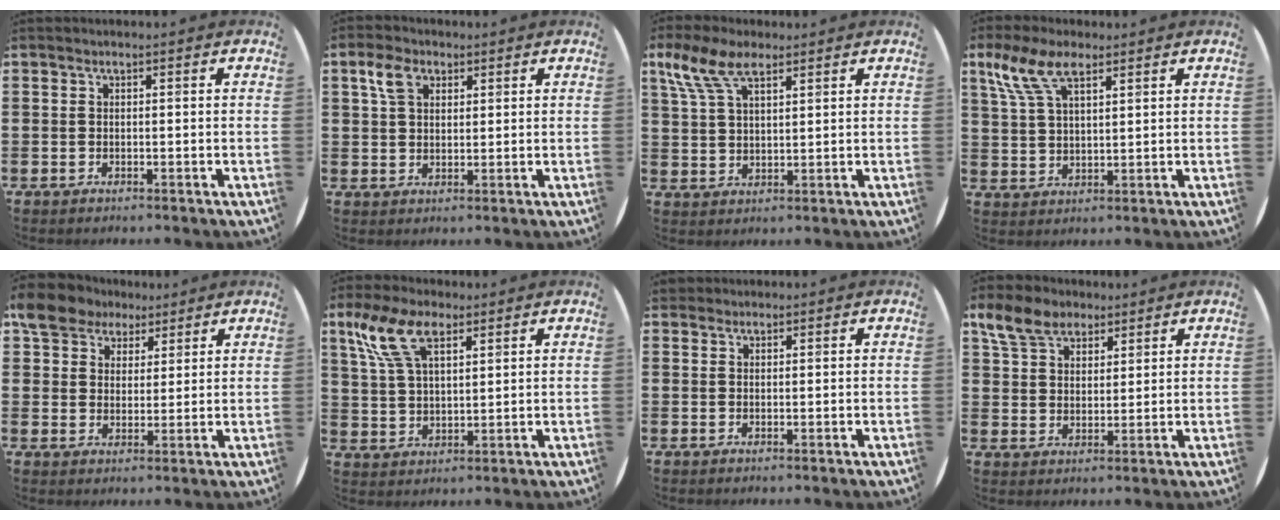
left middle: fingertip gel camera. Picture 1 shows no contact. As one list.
[{"total": 4.0, "force": [2.3, 2.4, 2.2], "torque": [-0.044, 0.005, 0.041]}, {"total": 7.1, "force": [4.8, 2.9, 4.4], "torque": [-0.100, 0.000, 0.088]}, {"total": 7.4, "force": [4.8, 3.0, 4.8], "torque": [-0.108, -0.001, 0.087]}, {"total": 6.6, "force": [5.2, 3.8, 1.2], "torque": [-0.044, -0.003, 0.097]}, {"total": 8.4, "force": [5.2, 3.8, 5.5], "torque": [-0.124, 0.006, 0.096]}, {"total": 1.0, "force": [0.9, 0.4, 0.1], "torque": [0.005, 0.000, 0.017]}, {"total": 6.3, "force": [4.7, 3.6, 2.2], "torque": [-0.054, 0.000, 0.087]}]